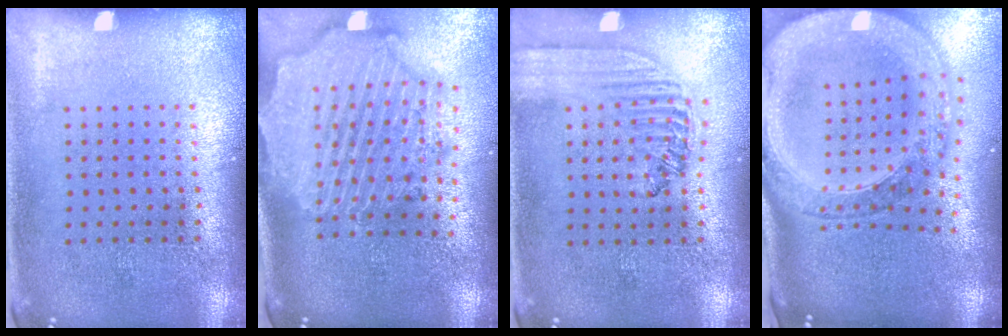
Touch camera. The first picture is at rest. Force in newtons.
{"total": 3.4, "press": 2.9, "slide": 1.8}
{"total": 1.6, "press": 1.4, "slide": 0.7}
{"total": 3.5, "press": 2.8, "slide": 2.1}